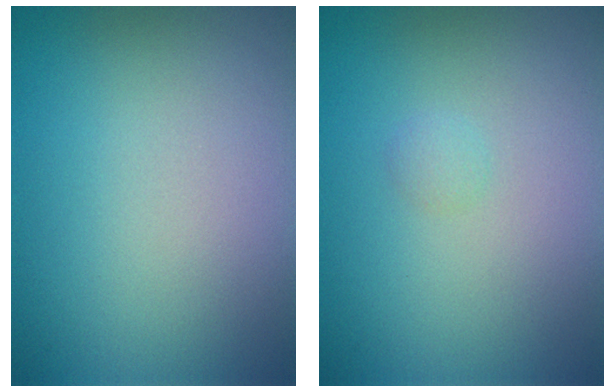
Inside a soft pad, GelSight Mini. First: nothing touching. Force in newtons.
{"total": 0.5, "press": 0.5, "slide": 0.0}